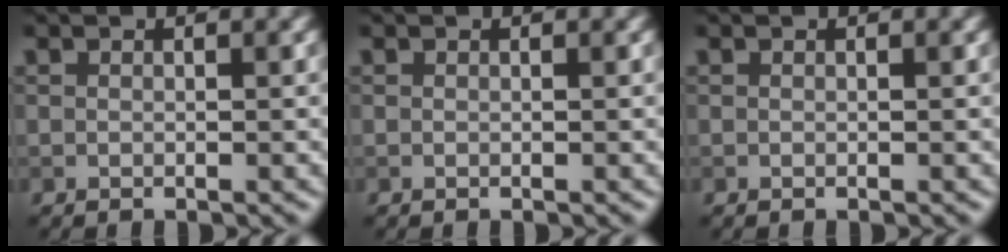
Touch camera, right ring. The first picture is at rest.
{"total": 0.0}
{"total": 0.0}